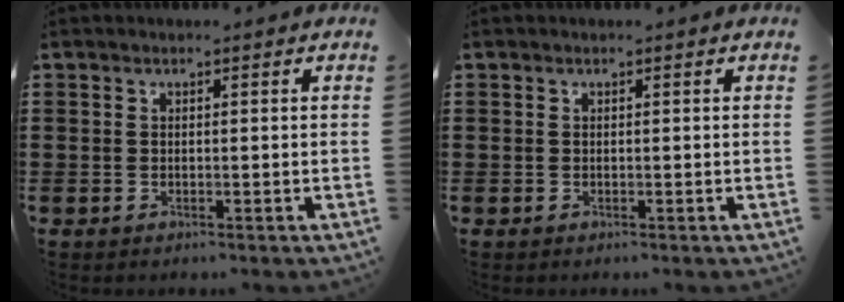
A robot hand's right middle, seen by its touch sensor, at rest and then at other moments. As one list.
[{"total": 0.0}]